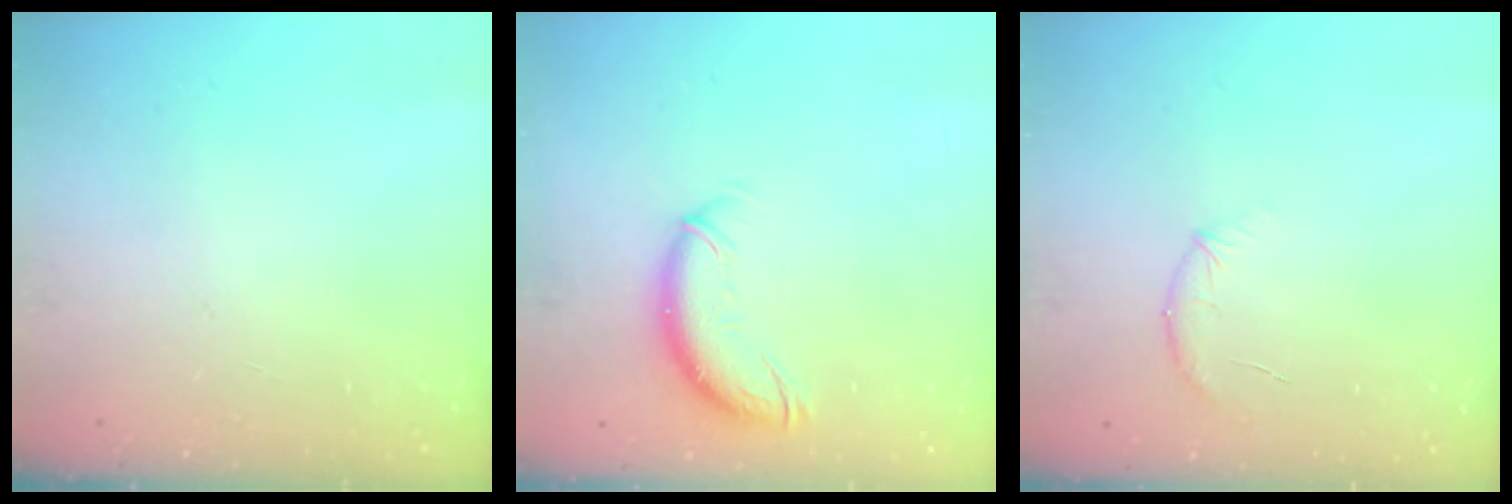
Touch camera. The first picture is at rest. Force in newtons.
{"total": 10.3, "press": 10.3, "slide": 1.2}
{"total": 8.3, "press": 8.1, "slide": 1.7}